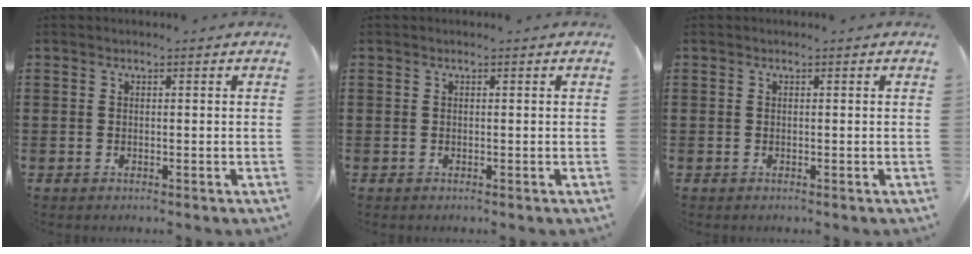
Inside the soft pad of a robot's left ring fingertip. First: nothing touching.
{"total": 0.0}
{"total": 0.0}